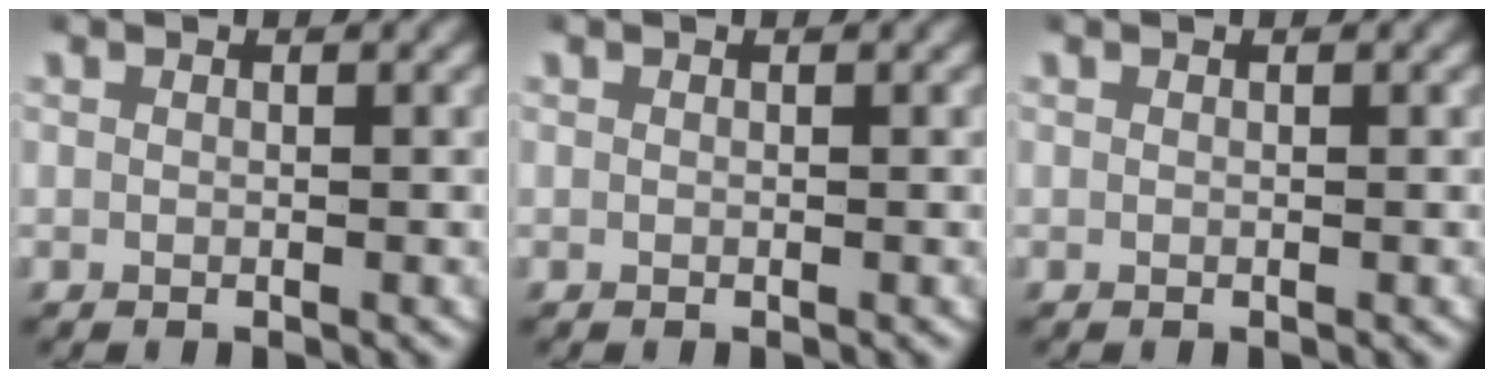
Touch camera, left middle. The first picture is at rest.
{"total": 0.0}
{"total": 0.0}